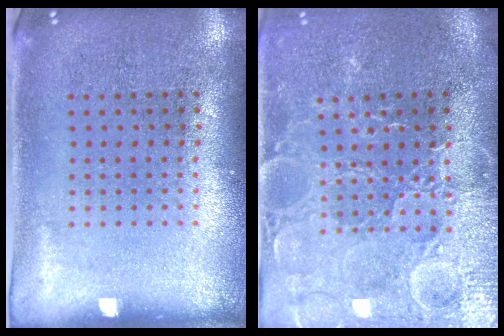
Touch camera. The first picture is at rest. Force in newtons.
{"total": 3.8, "press": 3.7, "slide": 0.8}